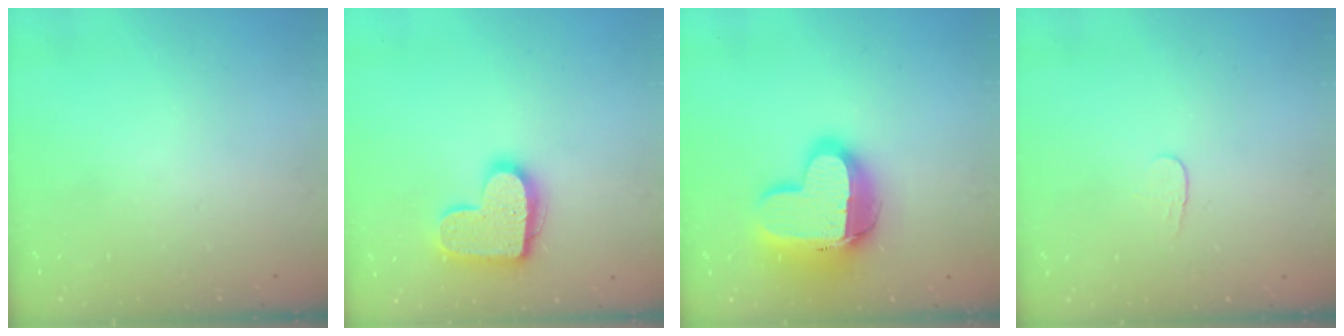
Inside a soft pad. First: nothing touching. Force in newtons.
{"total": 15.5, "press": 15.4, "slide": 1.0}
{"total": 17.0, "press": 17.0, "slide": 1.2}
{"total": 3.5, "press": 3.4, "slide": 0.4}